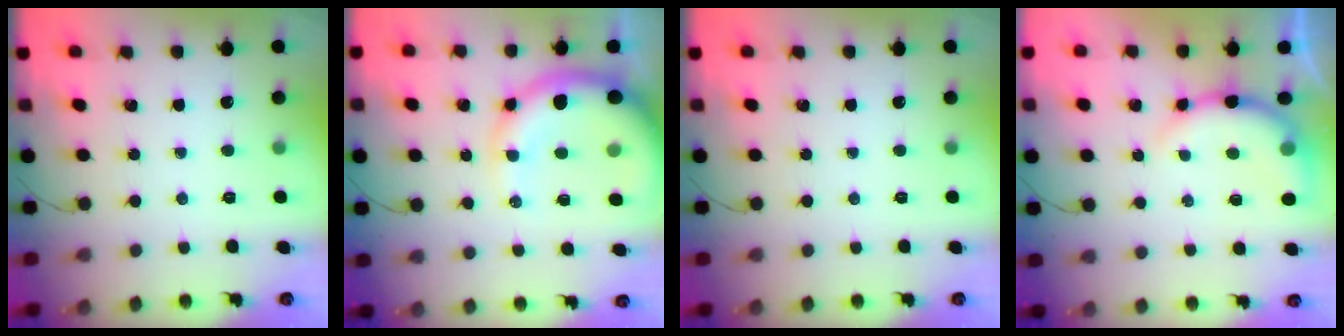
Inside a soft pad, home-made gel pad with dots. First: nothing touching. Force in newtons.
{"total": 15.1, "press": 14.7, "slide": 3.2}
{"total": 0.0}
{"total": 9.6, "press": 9.6, "slide": 1.3}